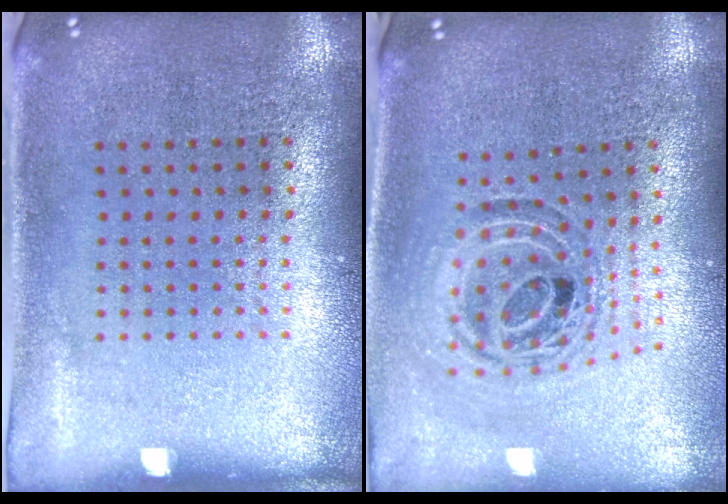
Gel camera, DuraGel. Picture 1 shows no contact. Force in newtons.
{"total": 1.1, "press": 1.0, "slide": 0.4}